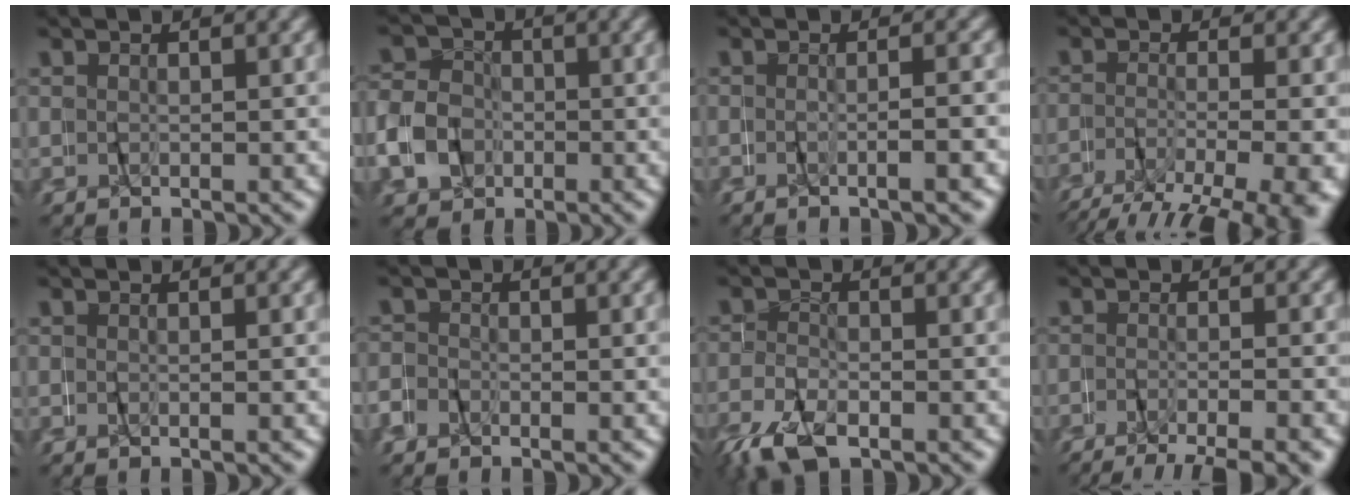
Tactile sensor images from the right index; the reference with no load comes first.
{"total": 5.5, "force": [-2.0, 5.0, 1.3], "torque": [-0.030, 0.000, -0.040]}
{"total": 1.9, "force": [-1.2, -1.4, 0.1], "torque": [-0.001, 0.009, -0.026]}
{"total": 6.3, "force": [-3.7, 2.1, 4.6], "torque": [-0.067, -0.018, -0.053]}
{"total": 0.7, "force": [-0.5, -0.5, 0.0], "torque": [-0.004, 0.001, -0.011]}
{"total": 2.6, "force": [-2.2, 1.4, -0.5], "torque": [0.000, 0.008, -0.048]}
{"total": 4.1, "force": [-3.6, 1.5, 1.1], "torque": [-0.033, -0.005, -0.059]}
{"total": 5.1, "force": [-4.5, 0.7, 2.3], "torque": [-0.029, -0.011, -0.070]}